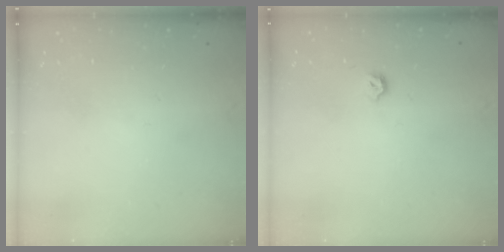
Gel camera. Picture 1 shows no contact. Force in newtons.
{"total": 3.4, "press": 3.3, "slide": 0.6}